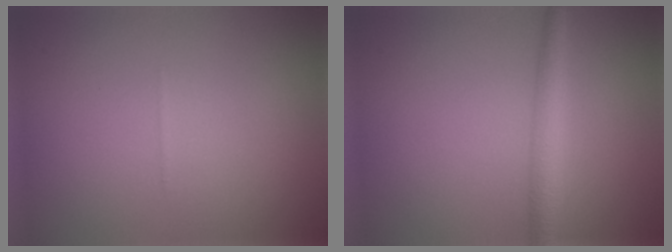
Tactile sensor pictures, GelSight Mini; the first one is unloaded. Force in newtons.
{"total": 2.7, "press": 2.7, "slide": 0.1}